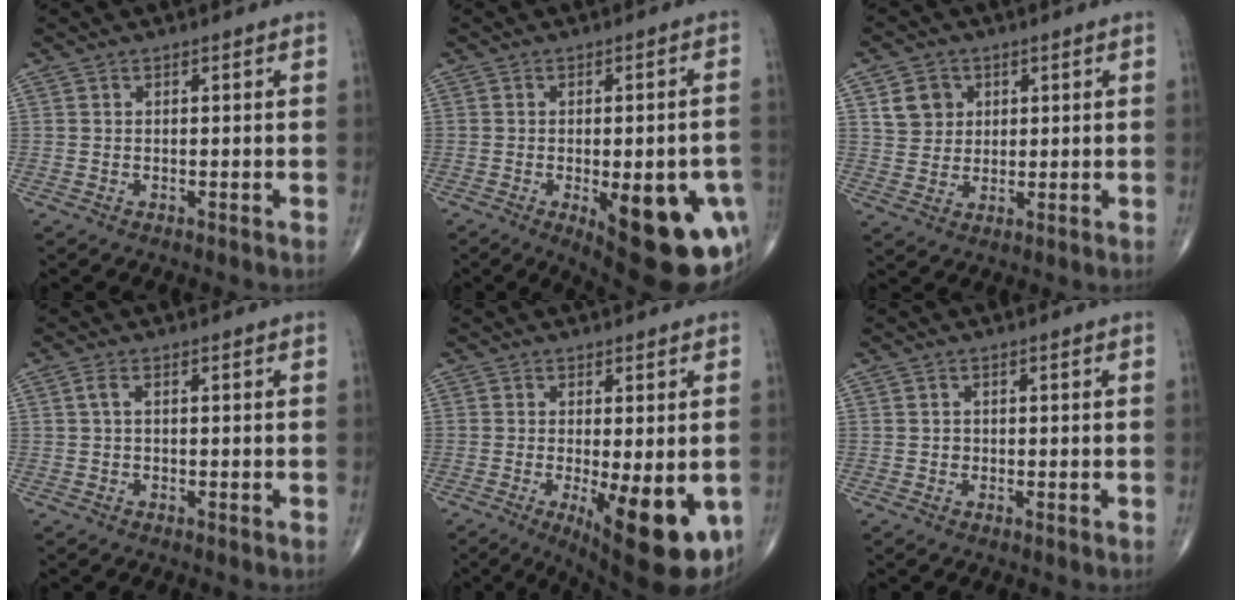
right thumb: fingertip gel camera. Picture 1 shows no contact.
{"total": 21.6, "force": [-7.2, 8.2, 18.6], "torque": [-0.167, -0.001, -0.071]}
{"total": 5.9, "force": [2.2, 5.1, 2.0], "torque": [-0.011, -0.009, 0.040]}
{"total": 1.4, "force": [0.2, 0.7, 1.3], "torque": [-0.032, 0.004, 0.000]}
{"total": 15.0, "force": [-4.4, 5.1, 13.4], "torque": [-0.152, -0.022, -0.047]}
{"total": 0.8, "force": [-0.1, 0.7, 0.3], "torque": [-0.001, 0.001, -0.003]}